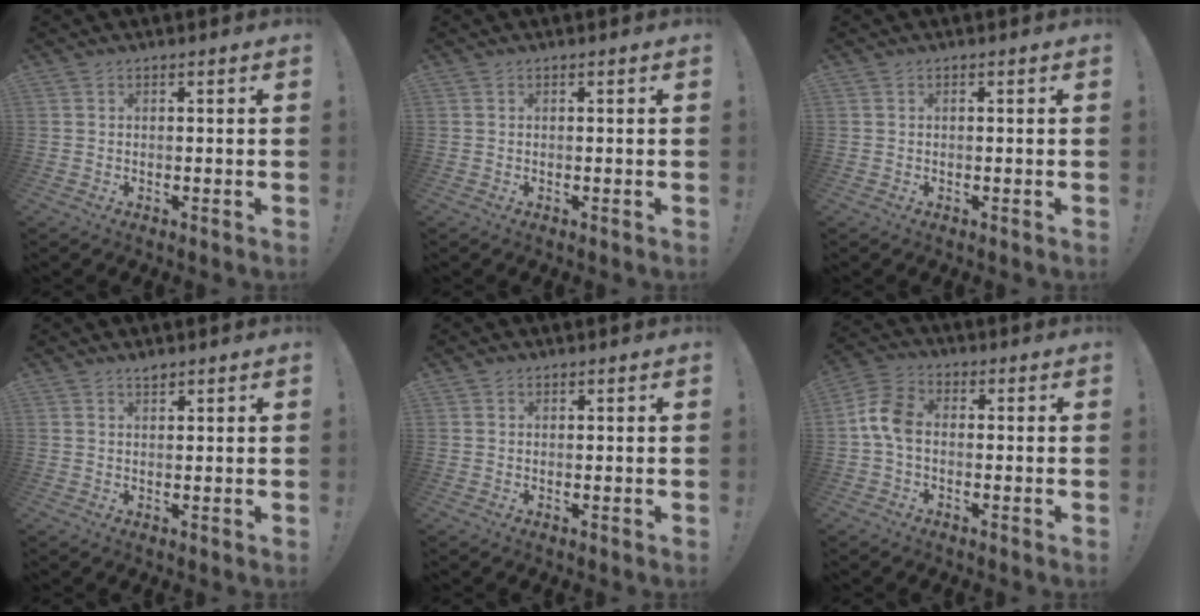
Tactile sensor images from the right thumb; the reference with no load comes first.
{"total": 0.0}
{"total": 0.0}
{"total": 1.3, "force": [1.2, 0.4, 0.5], "torque": [-0.001, -0.007, 0.020]}
{"total": 0.5, "force": [0.3, 0.4, 0.0], "torque": [0.000, 0.000, 0.007]}
{"total": 8.8, "force": [-0.5, 5.6, 6.8], "torque": [-0.146, 0.013, -0.001]}